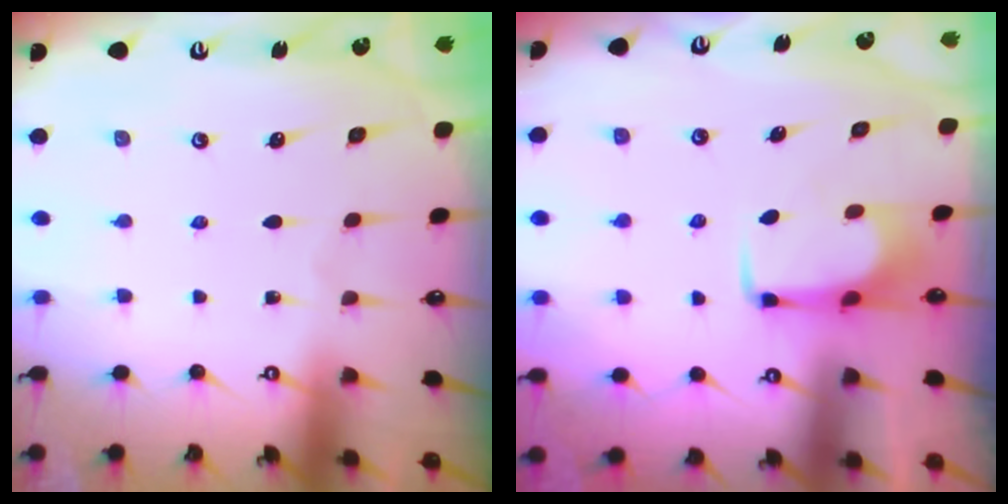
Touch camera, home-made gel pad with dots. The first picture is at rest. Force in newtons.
{"total": 1.7, "press": 1.6, "slide": 0.5}